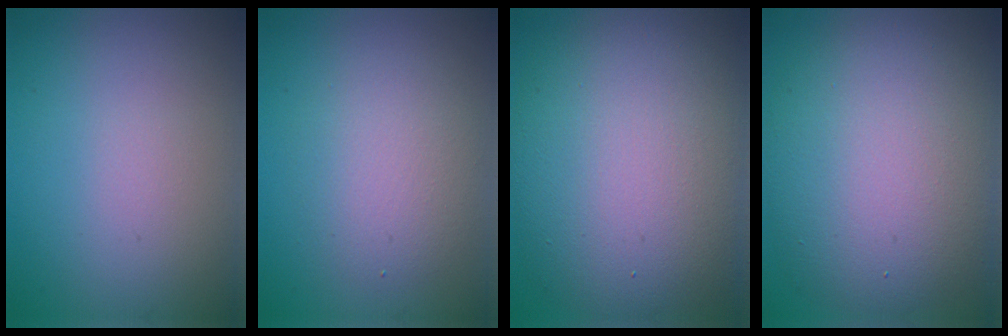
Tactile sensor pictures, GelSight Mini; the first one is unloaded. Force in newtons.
{"total": 2.0, "press": 2.0, "slide": 0.2}
{"total": 12.8, "press": 12.8, "slide": 0.7}
{"total": 11.0, "press": 11.0, "slide": 0.4}